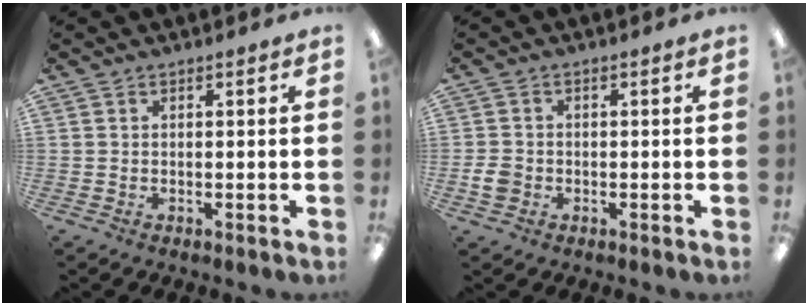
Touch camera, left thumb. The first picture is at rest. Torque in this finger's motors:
{"motor_torque": [-0.26, 0.33, 0.14, -0.08, 0.00]}